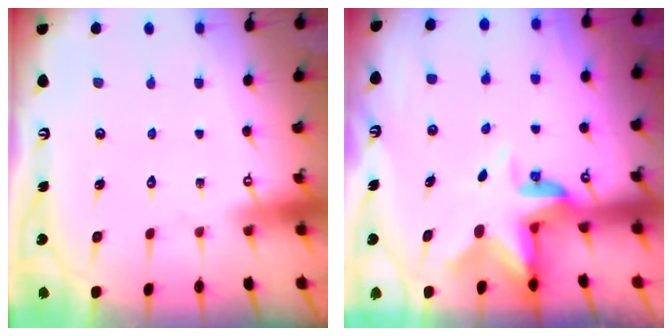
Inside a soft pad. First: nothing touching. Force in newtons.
{"total": 4.7, "press": 4.6, "slide": 0.6}